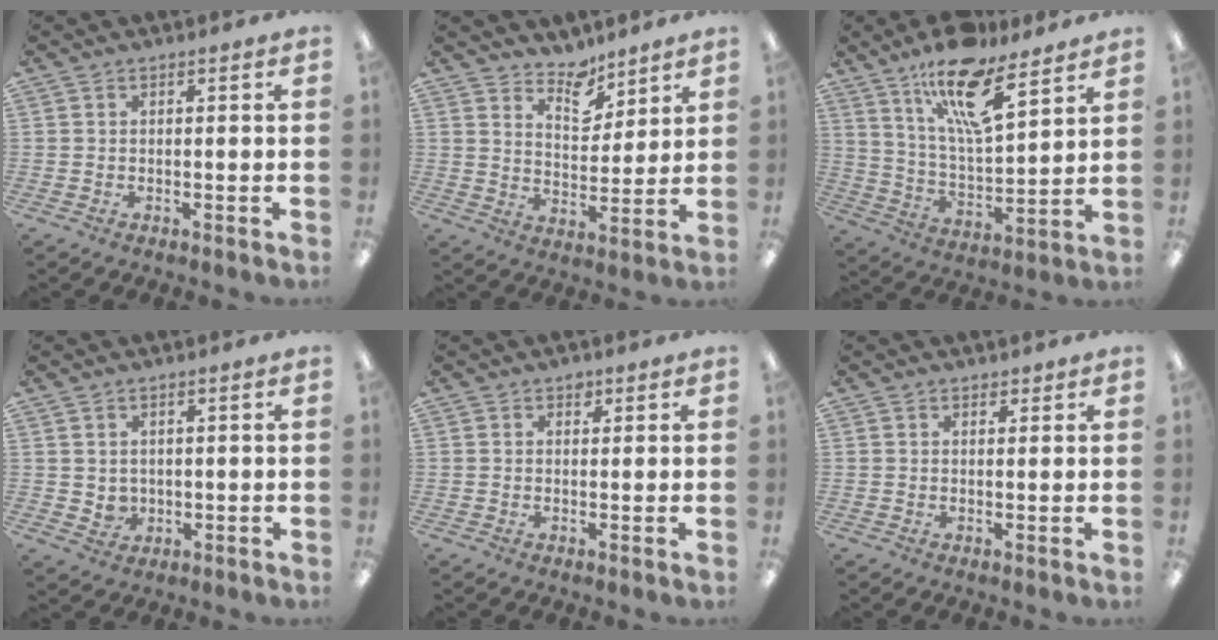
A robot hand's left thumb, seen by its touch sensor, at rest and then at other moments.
{"total": 8.4, "force": [7.1, 3.8, 2.2], "torque": [-0.023, -0.052, 0.127]}
{"total": 17.4, "force": [11.5, 5.9, 11.6], "torque": [-0.198, -0.056, 0.193]}
{"total": 2.9, "force": [1.5, 2.4, 0.5], "torque": [-0.007, -0.007, 0.027]}
{"total": 1.6, "force": [1.1, 1.1, 0.5], "torque": [-0.003, -0.001, 0.018]}
{"total": 1.5, "force": [1.2, 0.9, 0.4], "torque": [0.000, -0.002, 0.020]}